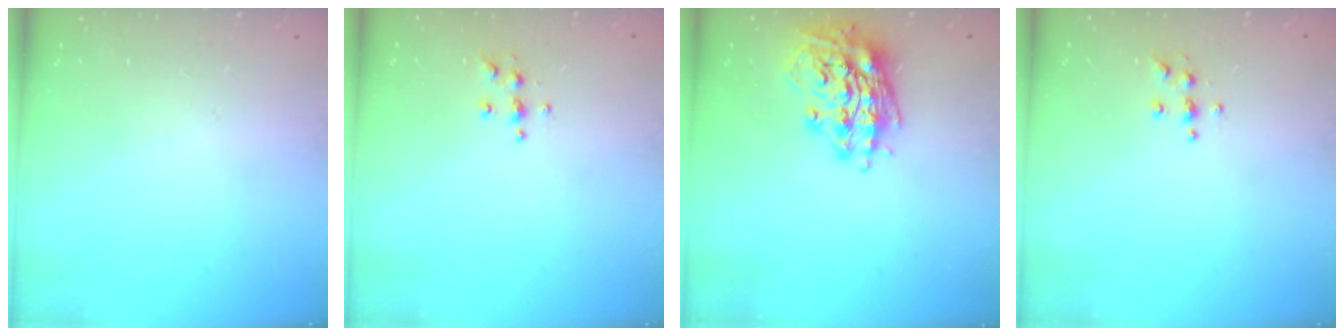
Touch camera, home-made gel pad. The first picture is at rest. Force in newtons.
{"total": 4.3, "press": 4.3, "slide": 0.6}
{"total": 16.1, "press": 15.9, "slide": 2.1}
{"total": 4.3, "press": 4.3, "slide": 0.6}